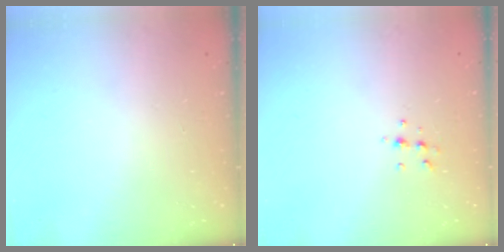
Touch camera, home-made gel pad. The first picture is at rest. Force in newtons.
{"total": 5.8, "press": 5.7, "slide": 1.2}